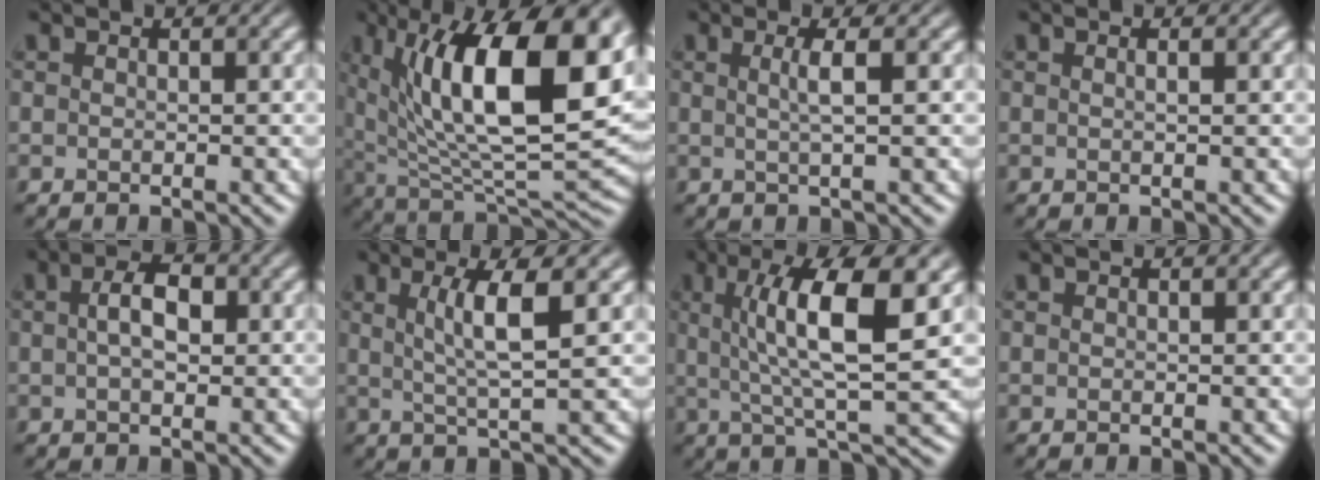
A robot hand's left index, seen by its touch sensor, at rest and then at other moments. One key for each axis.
{"total": 15.8, "fx": 5.3, "fy": 5.9, "fz": 13.7, "tx": -0.212, "ty": 0.001, "tz": 0.087}
{"total": 2.2, "fx": 0.3, "fy": 0.5, "fz": 2.1, "tx": -0.038, "ty": 0.003, "tz": 0.001}
{"total": 0.8, "fx": 0.2, "fy": 0.3, "fz": 0.7, "tx": -0.005, "ty": 0.001, "tz": -0.002}
{"total": 3.6, "fx": 0.4, "fy": 1.9, "fz": 3.0, "tx": -0.057, "ty": 0.006, "tz": 0.004}
{"total": 4.6, "fx": 1.3, "fy": 0.8, "fz": 4.4, "tx": -0.077, "ty": -0.001, "tz": 0.027}
{"total": 8.9, "fx": 2.1, "fy": 2.1, "fz": 8.4, "tx": -0.131, "ty": 0.003, "tz": 0.038}
{"total": 0.0}